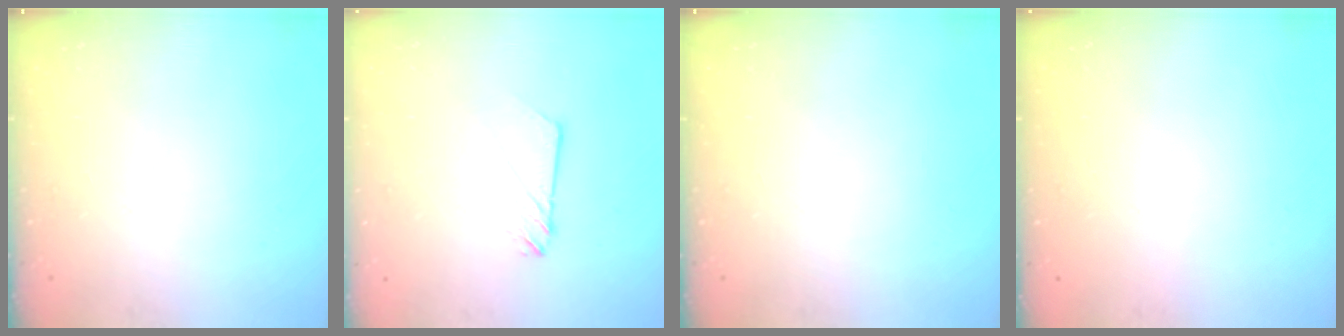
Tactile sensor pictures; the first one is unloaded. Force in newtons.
{"total": 2.4, "press": 2.4, "slide": 0.2}
{"total": 0.0}
{"total": 0.0}